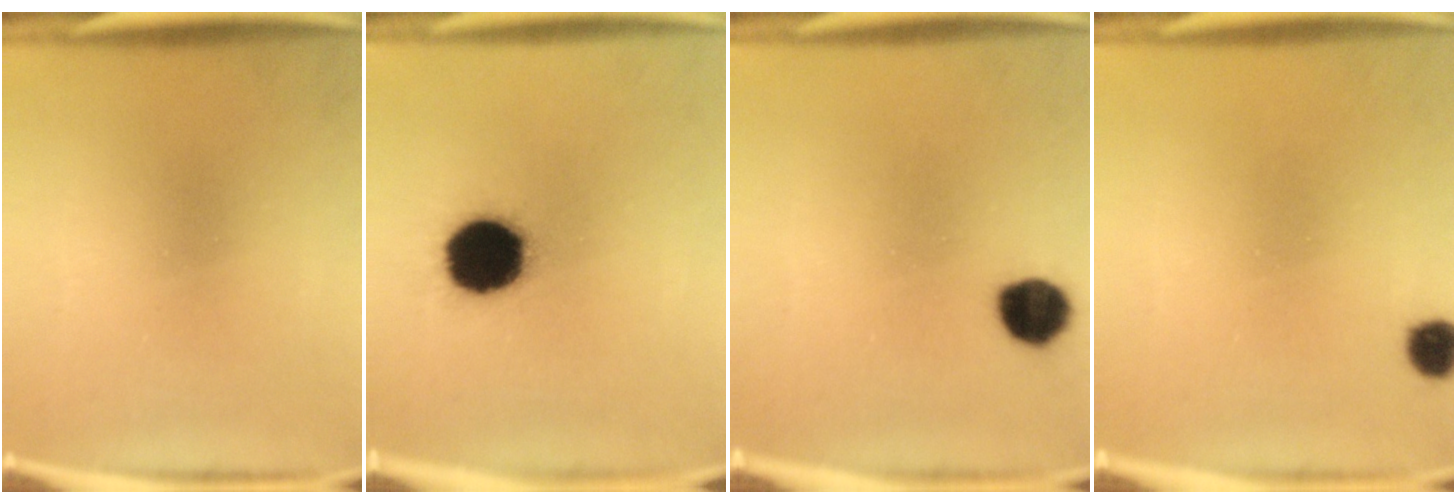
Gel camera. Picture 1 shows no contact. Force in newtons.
{"total": 18.4}
{"total": 6.7}
{"total": 3.2}